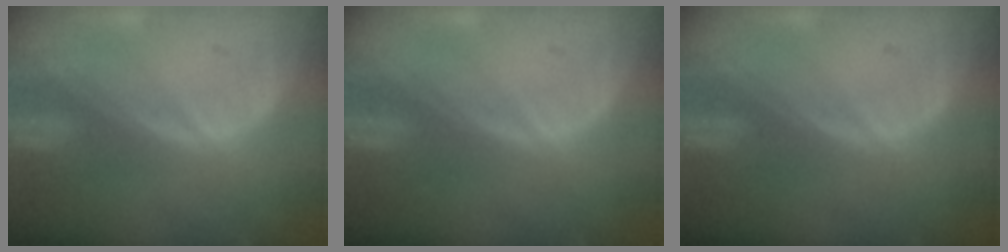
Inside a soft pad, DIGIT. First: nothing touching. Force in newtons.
{"total": 0.0}
{"total": 0.0}